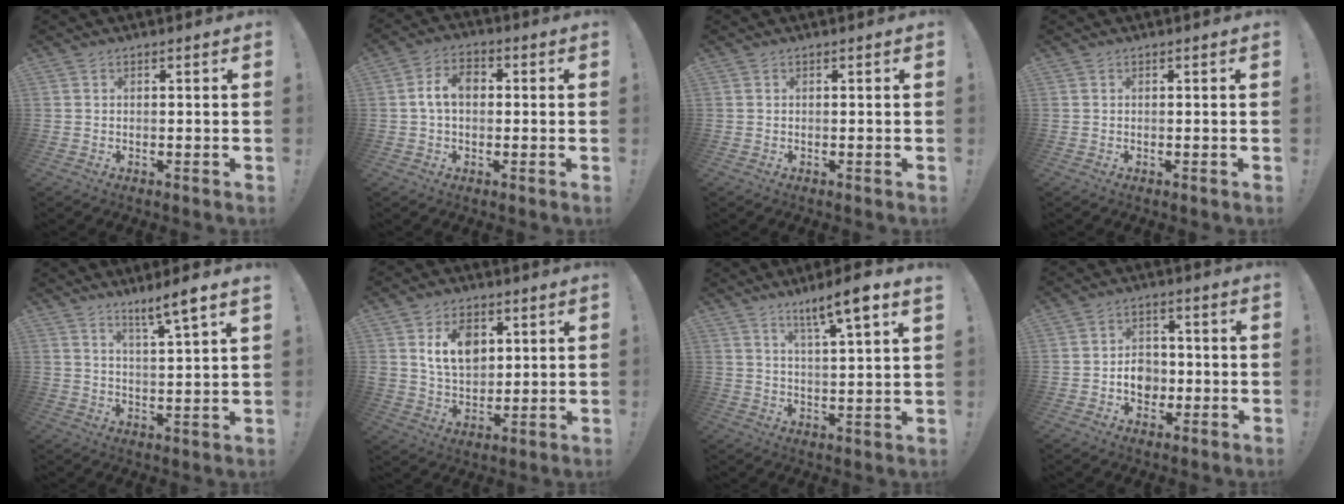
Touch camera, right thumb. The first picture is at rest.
{"total": 7.7, "force": [0.5, 5.3, 5.6], "torque": [-0.099, 0.016, 0.009]}
{"total": 0.0}
{"total": 0.0}
{"total": 6.8, "force": [5.1, -0.9, 4.4], "torque": [-0.057, -0.044, 0.078]}
{"total": 11.6, "force": [4.7, 8.3, 6.7], "torque": [-0.098, -0.012, 0.089]}
{"total": 9.4, "force": [6.4, -0.1, 6.9], "torque": [-0.103, -0.040, 0.100]}
{"total": 7.1, "force": [-1.4, 6.0, 3.5], "torque": [-0.052, 0.010, -0.023]}